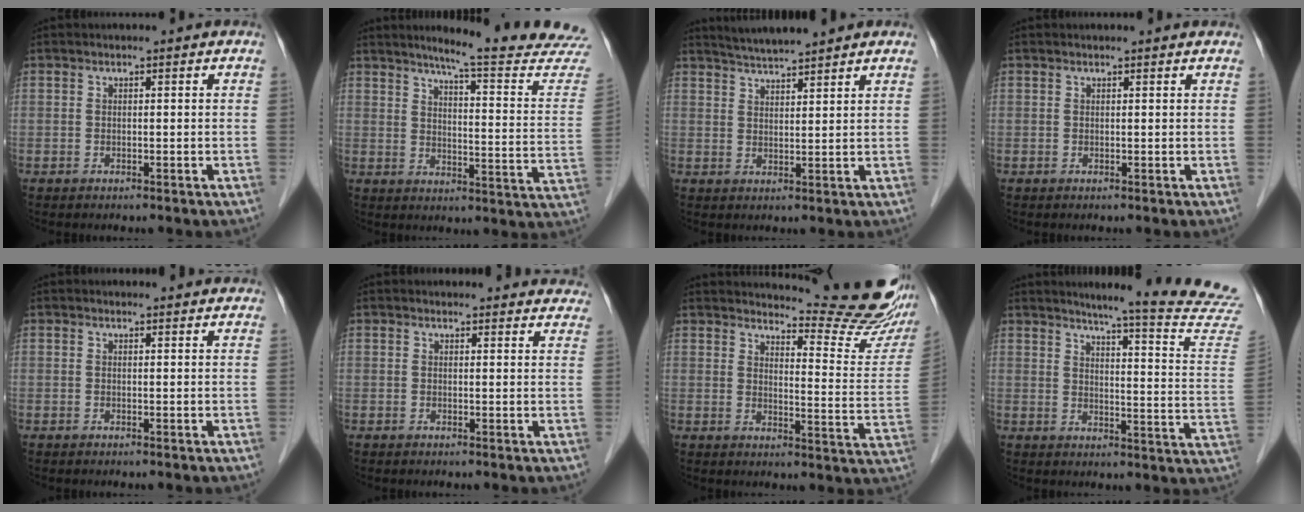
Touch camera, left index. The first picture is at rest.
{"total": 19.0, "force": [17.6, -0.8, 7.2], "torque": [-0.092, -0.106, 0.199]}
{"total": 5.8, "force": [5.4, -0.2, 2.1], "torque": [-0.044, 0.016, 0.091]}
{"total": 1.4, "force": [1.3, 0.2, 0.2], "torque": [-0.012, 0.005, 0.011]}
{"total": 3.1, "force": [3.0, 0.7, 0.4], "torque": [-0.009, 0.007, 0.026]}
{"total": 11.3, "force": [10.8, 2.9, 1.6], "torque": [0.019, 0.000, 0.091]}
{"total": 17.1, "force": [16.1, 1.1, 5.7], "torque": [-0.076, -0.110, 0.177]}
{"total": 20.6, "force": [19.0, -1.8, 7.8], "torque": [-0.107, -0.122, 0.211]}